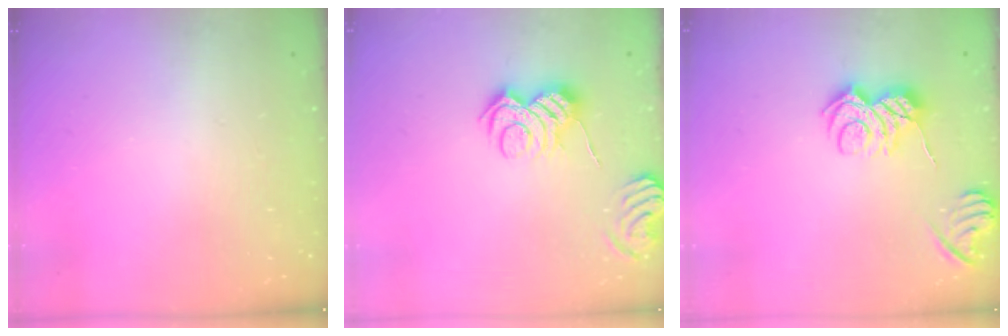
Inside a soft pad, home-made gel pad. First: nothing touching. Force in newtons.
{"total": 9.7, "press": 9.6, "slide": 0.8}
{"total": 8.0, "press": 8.0, "slide": 0.7}